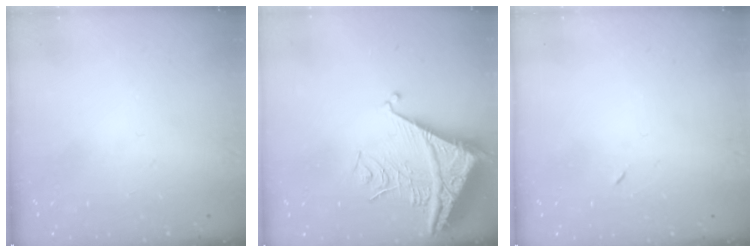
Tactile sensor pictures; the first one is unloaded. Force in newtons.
{"total": 7.8, "press": 7.8, "slide": 0.7}
{"total": 3.3, "press": 3.2, "slide": 0.7}